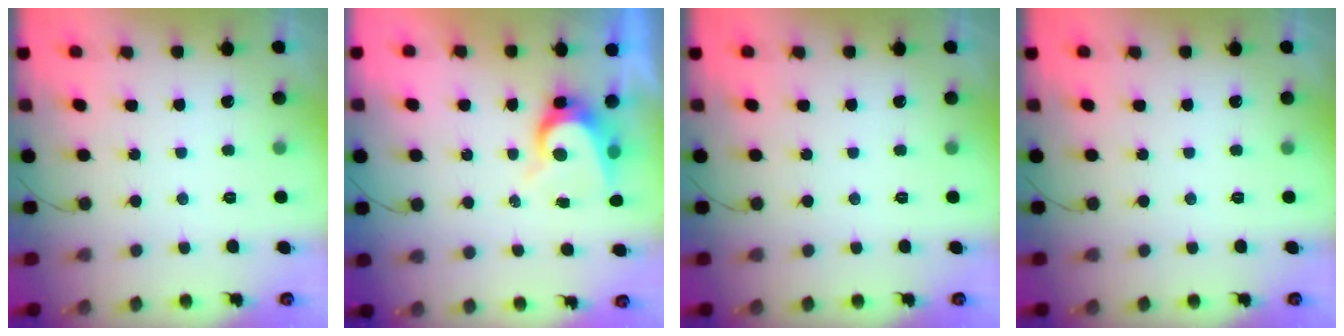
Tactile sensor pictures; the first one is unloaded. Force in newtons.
{"total": 6.6, "press": 6.6, "slide": 0.5}
{"total": 0.0}
{"total": 0.0}